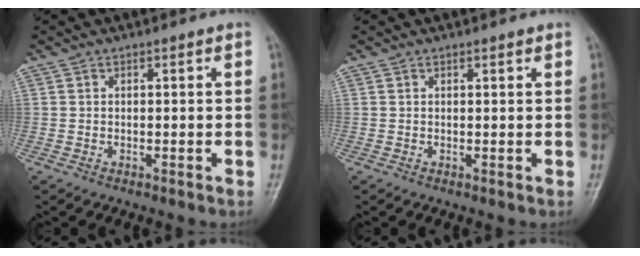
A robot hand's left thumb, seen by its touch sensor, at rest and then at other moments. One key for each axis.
{"total": 0.8, "fx": 0.6, "fy": 0.2, "fz": 0.5, "tx": -0.007, "ty": -0.002, "tz": 0.008}